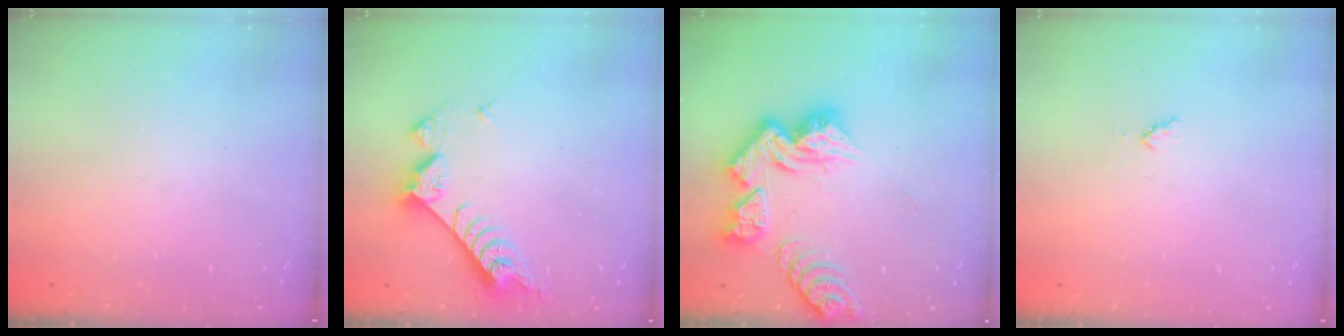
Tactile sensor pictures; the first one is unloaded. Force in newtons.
{"total": 7.6, "press": 7.6, "slide": 0.4}
{"total": 16.4, "press": 16.4, "slide": 1.5}
{"total": 3.4, "press": 3.3, "slide": 0.4}